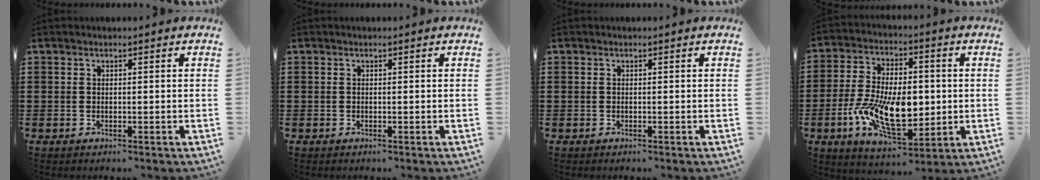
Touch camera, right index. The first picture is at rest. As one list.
[{"total": 0.0}, {"total": 0.0}, {"total": 13.3, "force": [-2.2, 7.1, 11.0], "torque": [-0.215, -0.004, -0.038]}]